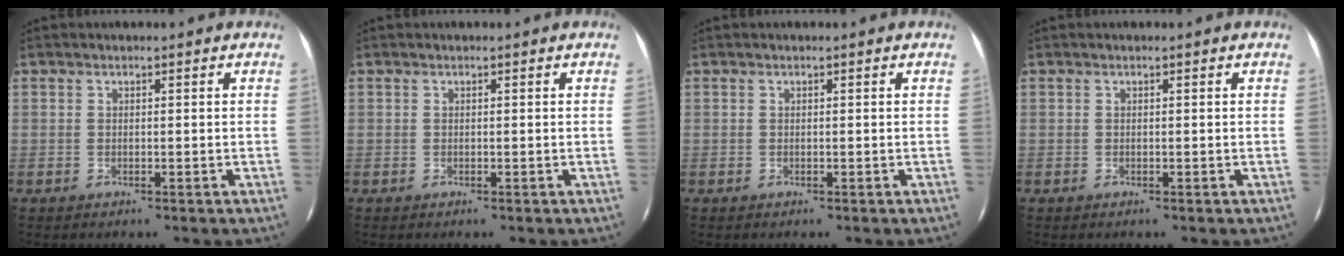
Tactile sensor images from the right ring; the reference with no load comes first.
{"total": 0.0}
{"total": 0.0}
{"total": 0.0}